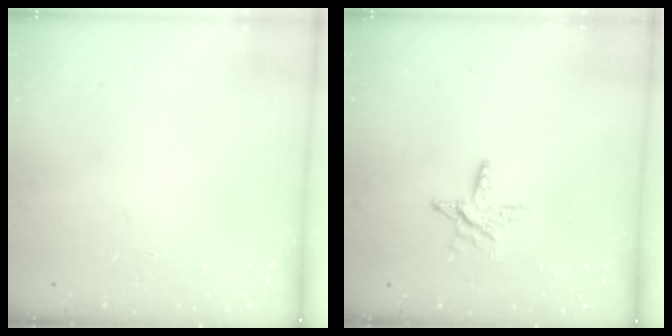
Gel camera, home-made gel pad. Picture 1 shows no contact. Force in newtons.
{"total": 6.9, "press": 6.9, "slide": 0.5}